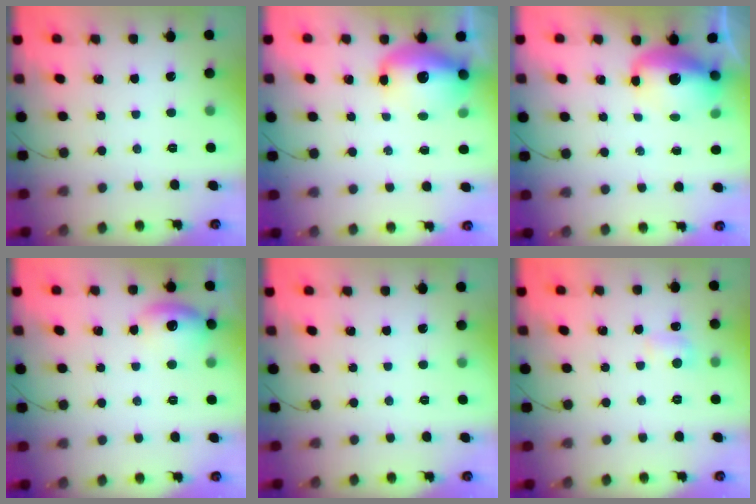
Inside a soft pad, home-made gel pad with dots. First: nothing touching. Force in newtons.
{"total": 12.5, "press": 12.1, "slide": 2.9}
{"total": 11.0, "press": 10.7, "slide": 2.5}
{"total": 10.0, "press": 9.9, "slide": 1.3}
{"total": 0.0}
{"total": 6.6, "press": 6.4, "slide": 1.9}